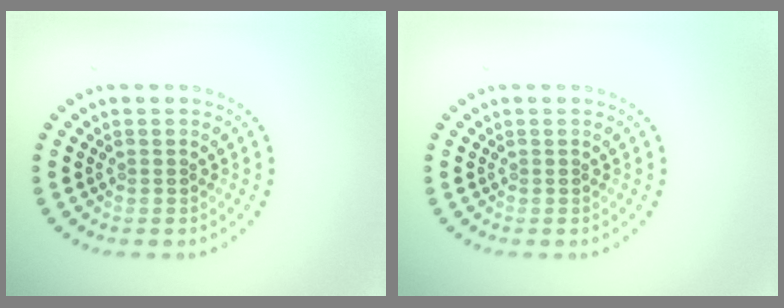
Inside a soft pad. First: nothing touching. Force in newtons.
{"total": 0.0}